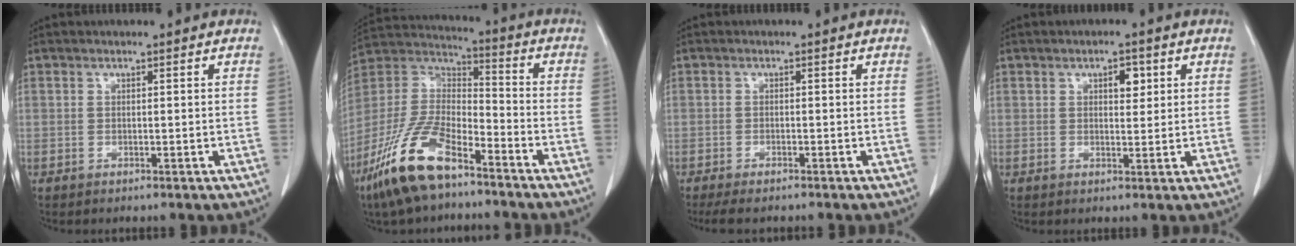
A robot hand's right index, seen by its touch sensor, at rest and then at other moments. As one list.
[{"total": 15.6, "force": [-10.1, 5.1, 10.7], "torque": [-0.236, -0.005, -0.193]}, {"total": 4.7, "force": [-4.0, 0.9, 2.3], "torque": [-0.036, -0.012, -0.057]}, {"total": 2.8, "force": [1.1, 1.4, 2.2], "torque": [-0.032, 0.000, 0.016]}]